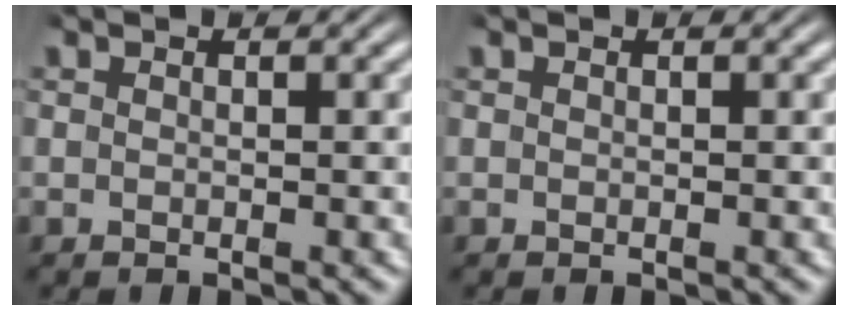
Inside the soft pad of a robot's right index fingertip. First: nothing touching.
{"total": 0.0}